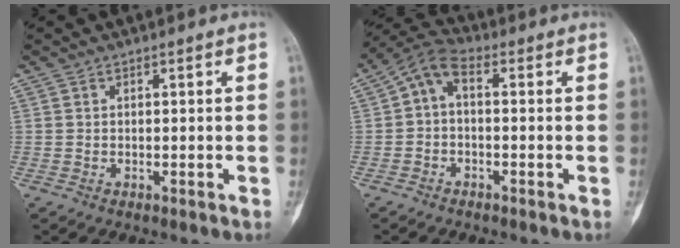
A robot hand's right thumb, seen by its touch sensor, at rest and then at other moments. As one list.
[{"total": 6.0, "force": [0.0, 3.3, 5.0], "torque": [-0.089, 0.029, -0.015]}]